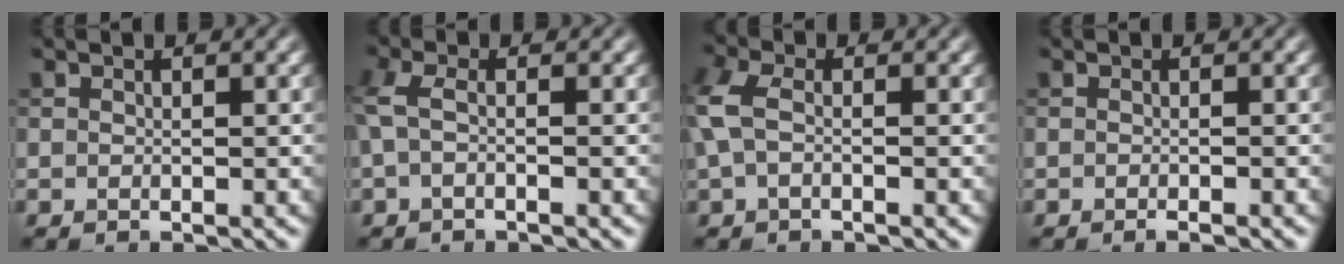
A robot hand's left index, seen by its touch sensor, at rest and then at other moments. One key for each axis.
{"total": 2.3, "fx": -0.2, "fy": 0.7, "fz": 2.2, "tx": -0.056, "ty": 0.000, "tz": -0.011}
{"total": 3.4, "fx": 0.0, "fy": 1.8, "fz": 2.8, "tx": -0.080, "ty": 0.010, "tz": -0.009}
{"total": 0.9, "fx": -0.5, "fy": 0.1, "fz": 0.7, "tx": -0.009, "ty": -0.003, "tz": -0.010}